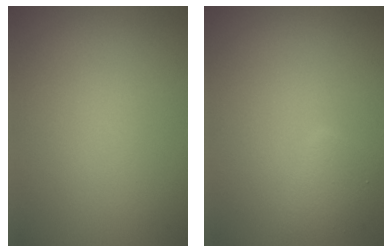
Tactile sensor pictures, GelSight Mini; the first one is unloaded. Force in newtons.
{"total": 1.7, "press": 1.7, "slide": 0.0}